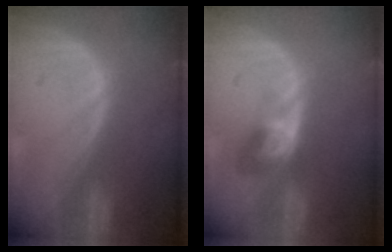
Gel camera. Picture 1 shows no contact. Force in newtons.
{"total": 4.0, "press": 4.0, "slide": 0.3}